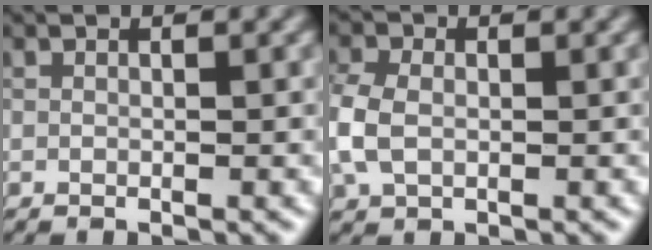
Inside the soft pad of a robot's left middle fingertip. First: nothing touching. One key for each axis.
{"total": 4.0, "fx": -0.4, "fy": 2.9, "fz": 2.7, "tx": -0.078, "ty": 0.000, "tz": -0.012}